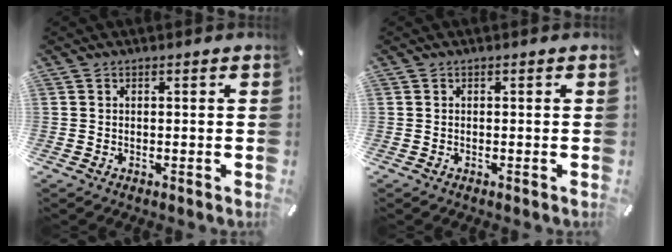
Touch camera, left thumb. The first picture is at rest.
{"total": 0.0}